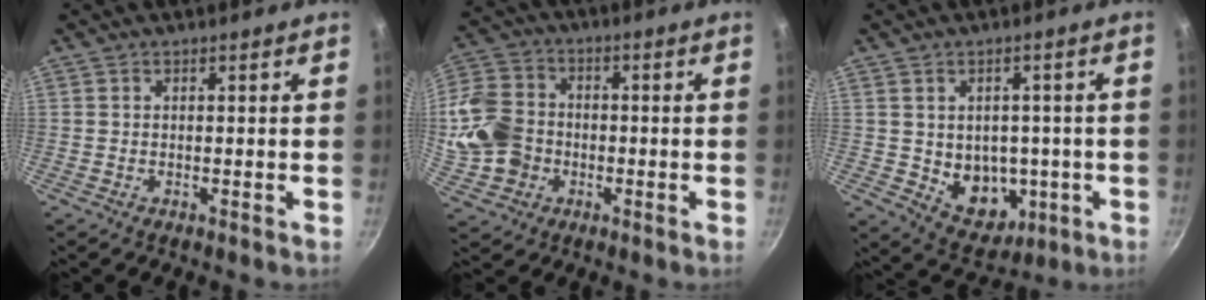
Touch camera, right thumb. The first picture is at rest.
{"total": 14.0, "force": [-1.9, 11.6, 7.6], "torque": [-0.141, 0.026, -0.042]}
{"total": 10.4, "force": [-1.1, 8.3, 6.3], "torque": [-0.053, -0.005, 0.005]}